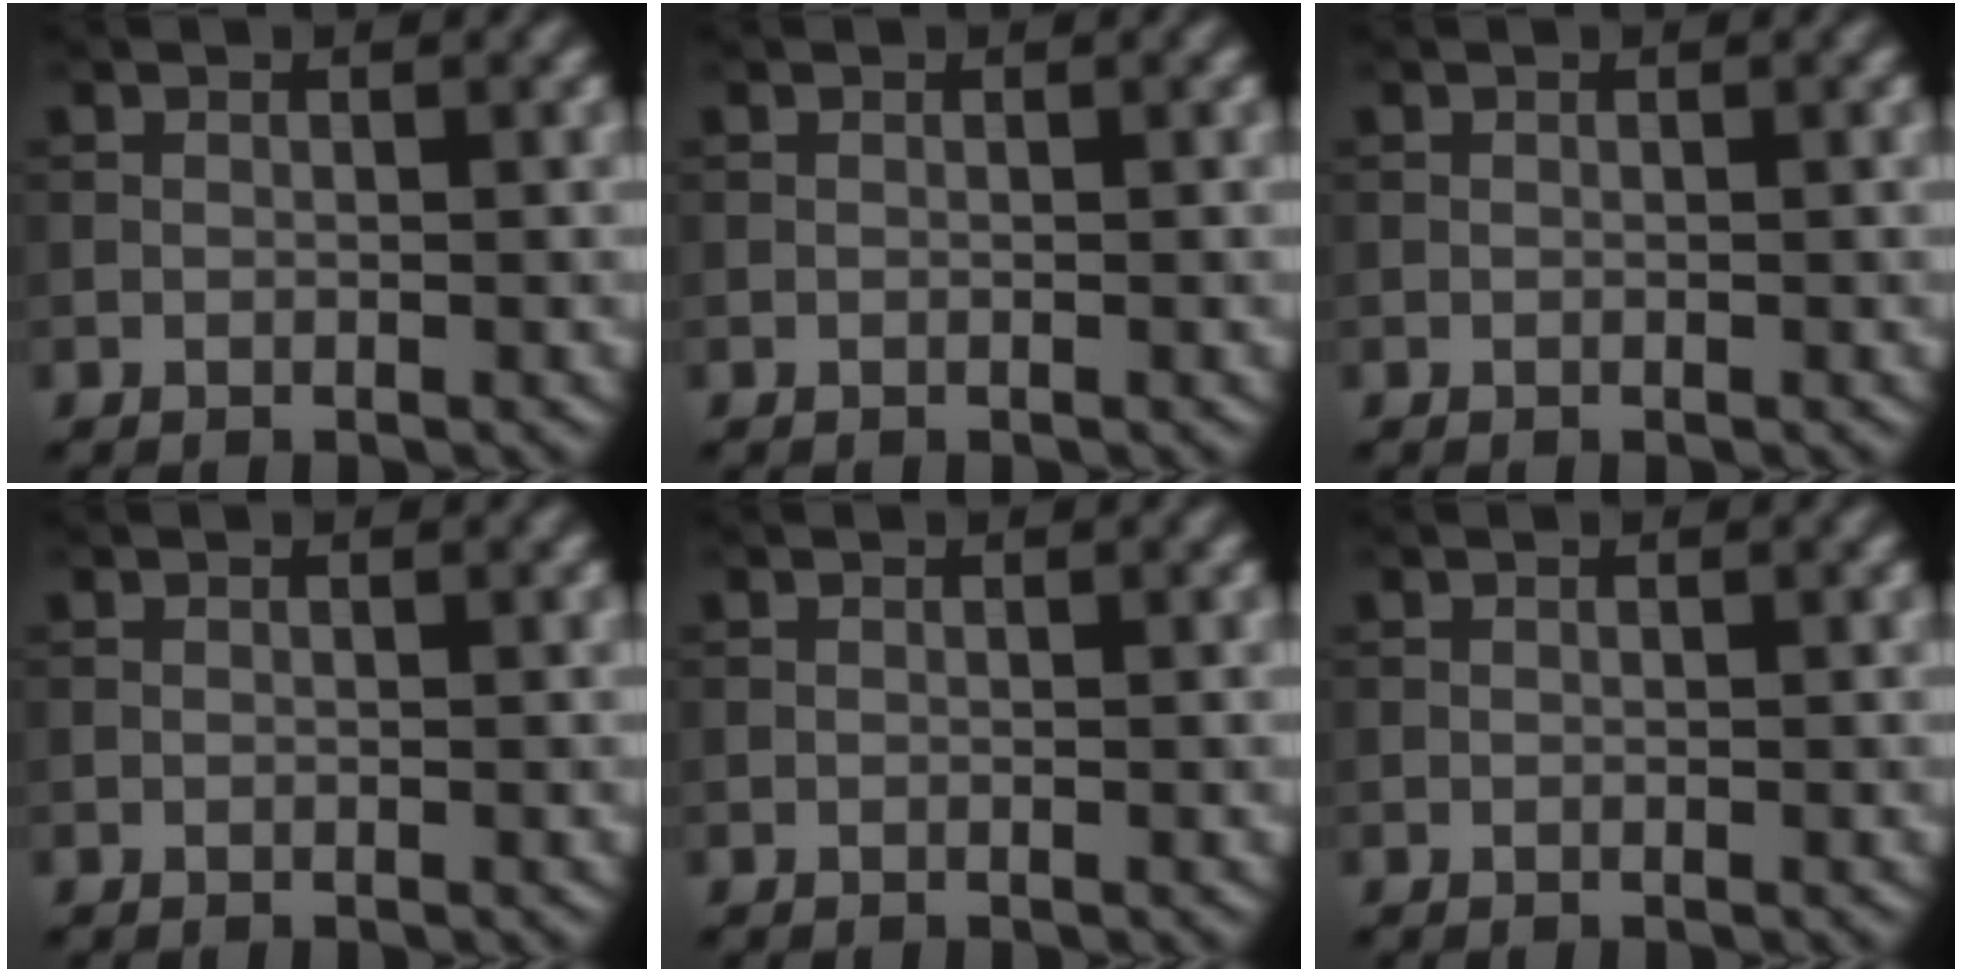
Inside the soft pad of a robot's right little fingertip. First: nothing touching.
{"total": 0.0}
{"total": 0.0}
{"total": 0.0}
{"total": 0.0}
{"total": 0.0}